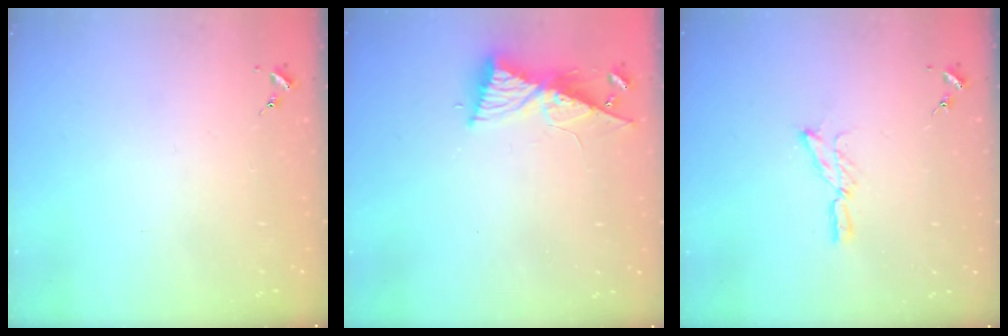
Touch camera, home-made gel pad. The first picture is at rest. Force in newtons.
{"total": 9.3, "press": 9.3, "slide": 0.8}
{"total": 8.4, "press": 8.3, "slide": 0.2}